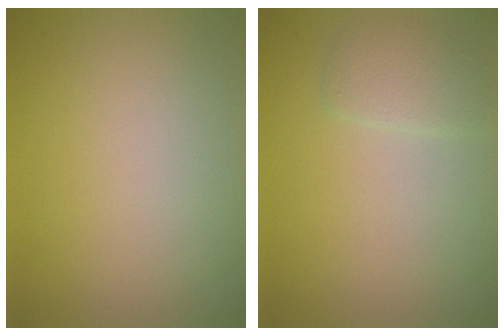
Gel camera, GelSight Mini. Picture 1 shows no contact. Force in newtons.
{"total": 1.8, "press": 1.8, "slide": 0.2}